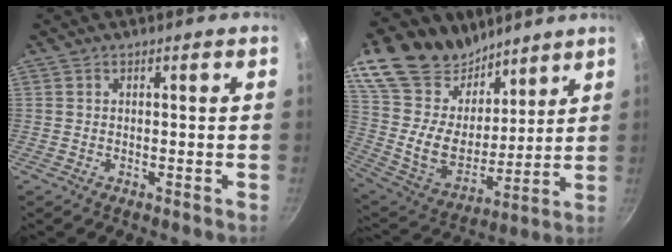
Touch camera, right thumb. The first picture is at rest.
{"total": 27.4, "force": [17.8, 16.5, 12.8], "torque": [-0.223, -0.080, 0.330]}